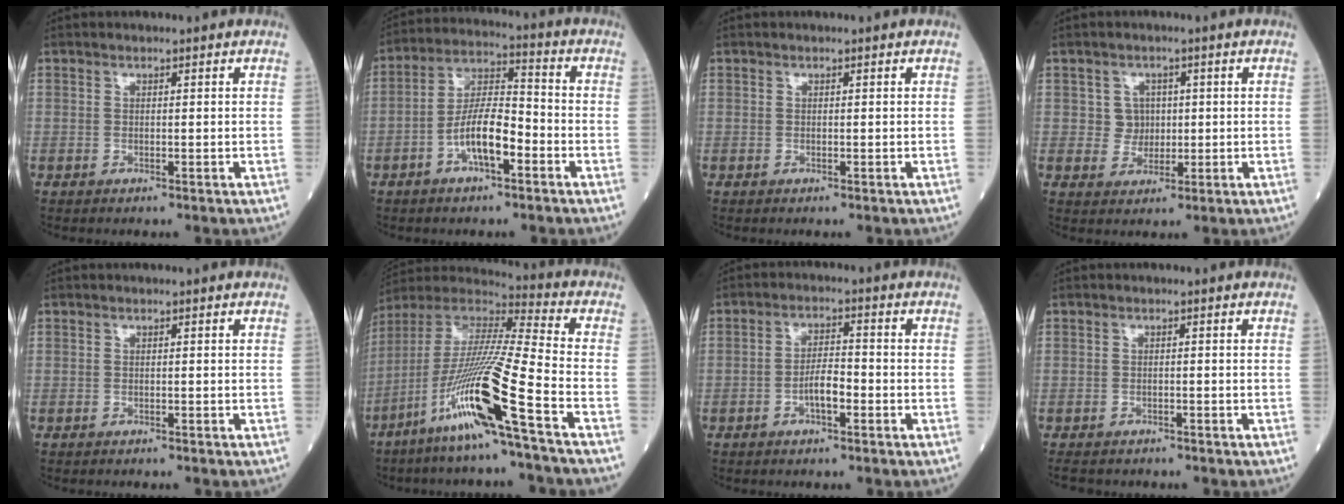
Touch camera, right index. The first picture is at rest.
{"total": 8.8, "force": [-3.6, 2.5, 7.7], "torque": [-0.151, 0.015, -0.068]}
{"total": 0.0}
{"total": 3.3, "force": [0.4, 3.2, 0.6], "torque": [0.000, 0.006, 0.007]}
{"total": 0.7, "force": [-0.6, 0.1, 0.3], "torque": [-0.003, -0.001, -0.009]}
{"total": 18.4, "force": [-8.9, -1.4, 16.0], "torque": [-0.337, -0.033, -0.179]}
{"total": 4.0, "force": [-1.7, 1.1, 3.5], "torque": [-0.061, 0.009, -0.033]}
{"total": 3.8, "force": [-3.2, 1.9, 0.8], "torque": [-0.014, -0.001, -0.046]}